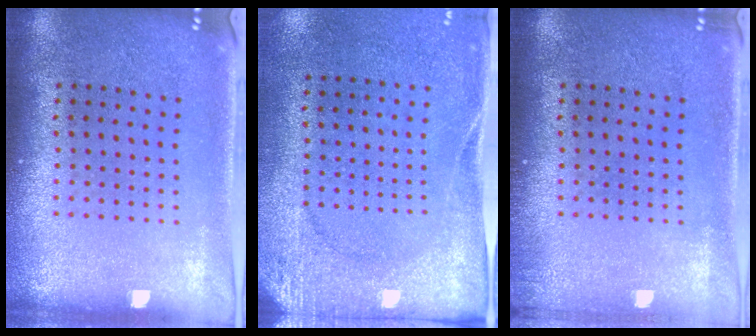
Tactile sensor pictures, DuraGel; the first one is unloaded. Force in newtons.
{"total": 2.7, "press": 2.0, "slide": 1.7}
{"total": 0.9, "press": 0.8, "slide": 0.3}